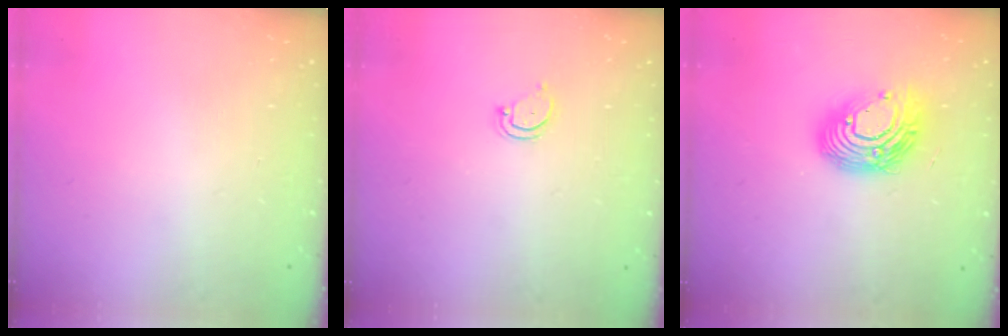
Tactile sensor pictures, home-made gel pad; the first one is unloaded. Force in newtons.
{"total": 2.8, "press": 2.8, "slide": 0.2}
{"total": 14.9, "press": 14.9, "slide": 1.3}